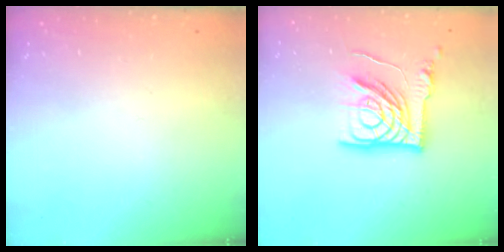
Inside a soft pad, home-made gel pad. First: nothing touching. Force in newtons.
{"total": 15.2, "press": 15.1, "slide": 1.4}